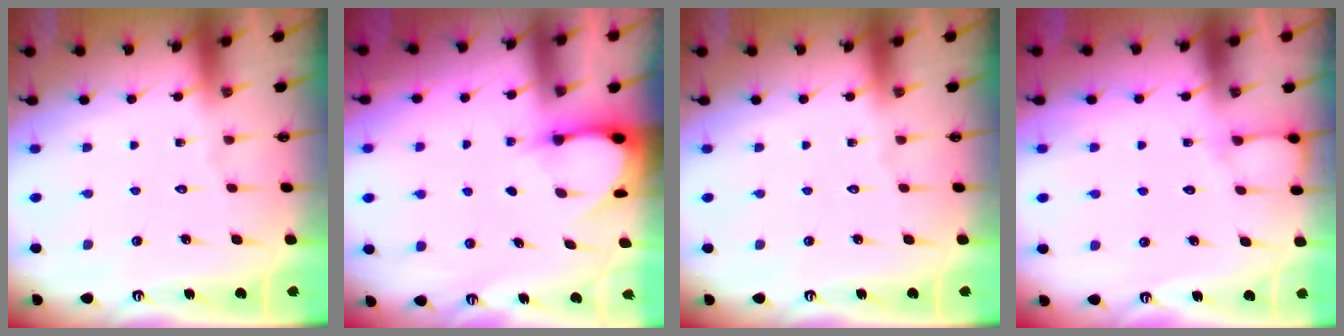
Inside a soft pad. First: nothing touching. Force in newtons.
{"total": 3.2, "press": 3.1, "slide": 0.4}
{"total": 0.0}
{"total": 3.1, "press": 3.1, "slide": 0.4}